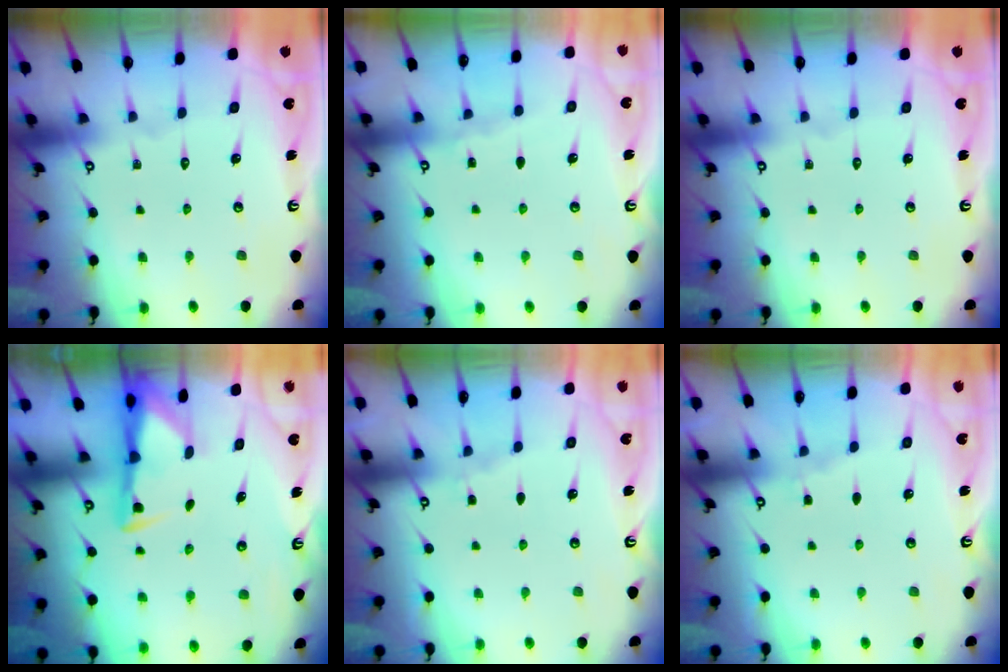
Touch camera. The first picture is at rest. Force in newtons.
{"total": 3.0, "press": 3.0, "slide": 0.4}
{"total": 0.0}
{"total": 2.9, "press": 2.8, "slide": 0.5}
{"total": 3.0, "press": 2.9, "slide": 0.5}
{"total": 3.0, "press": 2.9, "slide": 0.5}